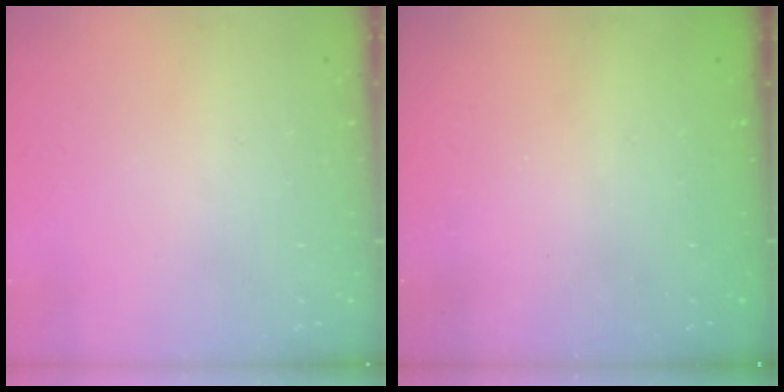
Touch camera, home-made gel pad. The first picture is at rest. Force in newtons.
{"total": 1.8, "press": 1.7, "slide": 0.5}